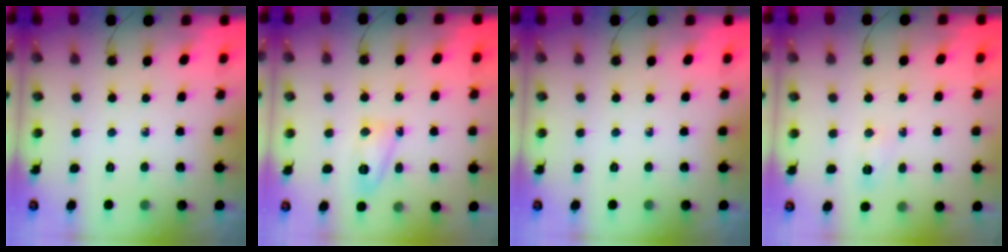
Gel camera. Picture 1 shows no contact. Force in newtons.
{"total": 9.2, "press": 9.1, "slide": 1.1}
{"total": 0.0}
{"total": 16.2, "press": 4.9, "slide": 15.5}